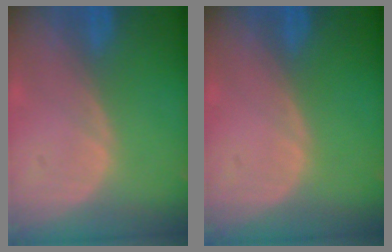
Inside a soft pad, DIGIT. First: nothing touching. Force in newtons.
{"total": 0.0}